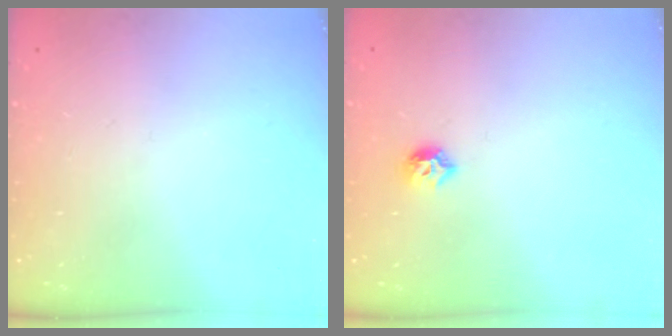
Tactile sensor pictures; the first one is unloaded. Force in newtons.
{"total": 6.4, "press": 6.3, "slide": 0.9}